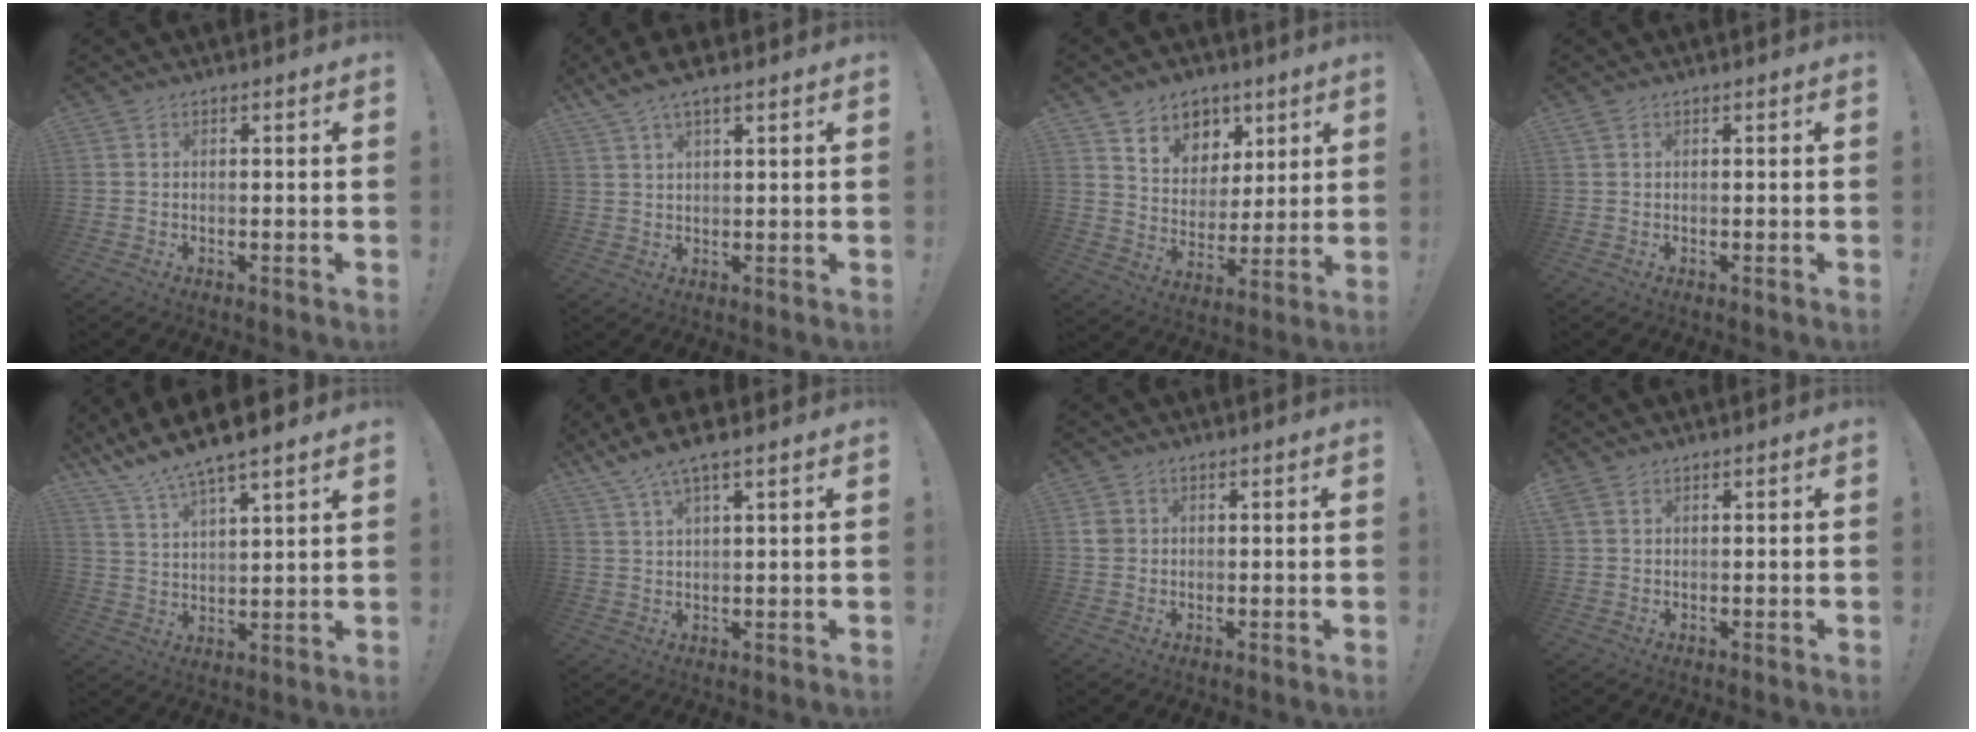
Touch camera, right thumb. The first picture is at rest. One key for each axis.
{"total": 5.2, "fx": 4.0, "fy": 1.1, "fz": 3.2, "tx": -0.058, "ty": -0.017, "tz": 0.073}
{"total": 9.4, "fx": 5.4, "fy": 7.5, "fz": 1.7, "tx": -0.021, "ty": -0.043, "tz": 0.107}
{"total": 0.5, "fx": 0.4, "fy": 0.2, "fz": 0.3, "tx": -0.013, "ty": 0.003, "tz": 0.008}
{"total": 9.4, "fx": 8.6, "fy": 0.8, "fz": 3.9, "tx": -0.087, "ty": -0.062, "tz": 0.152}
{"total": 6.6, "fx": 4.9, "fy": 0.9, "fz": 4.3, "tx": -0.082, "ty": -0.022, "tz": 0.090}
{"total": 2.5, "fx": 0.6, "fy": 2.3, "fz": 0.8, "tx": -0.002, "ty": -0.001, "tz": 0.010}
{"total": 2.0, "fx": 1.2, "fy": 1.3, "fz": 1.0, "tx": -0.025, "ty": 0.006, "tz": 0.024}